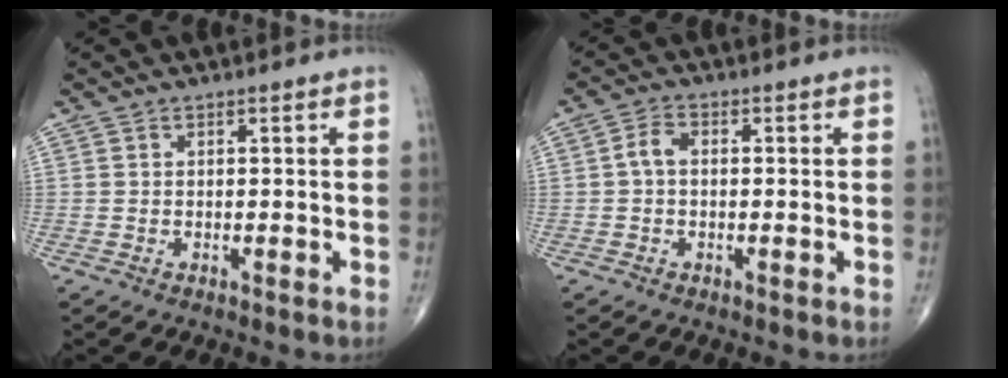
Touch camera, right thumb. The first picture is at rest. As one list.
[{"total": 2.8, "force": [-0.2, 1.8, 2.2], "torque": [-0.043, 0.011, -0.011]}]